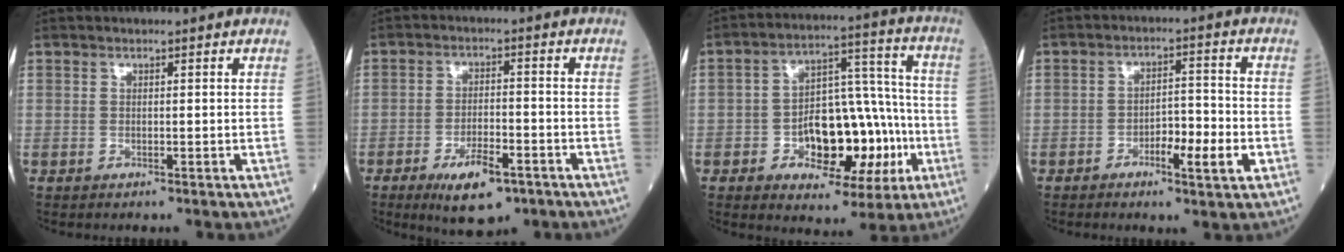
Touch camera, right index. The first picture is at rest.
{"total": 8.0, "force": [-4.6, 2.7, 5.9], "torque": [-0.104, -0.007, -0.069]}
{"total": 15.9, "force": [-4.4, 8.1, 12.9], "torque": [-0.189, 0.035, -0.055]}
{"total": 6.1, "force": [-2.4, 1.4, 5.5], "torque": [-0.083, 0.005, -0.038]}